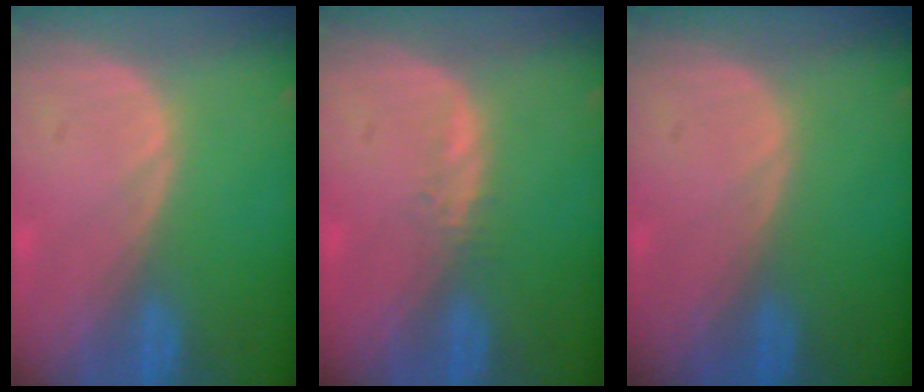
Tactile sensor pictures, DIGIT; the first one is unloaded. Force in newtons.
{"total": 1.1, "press": 1.0, "slide": 0.5}
{"total": 0.0}